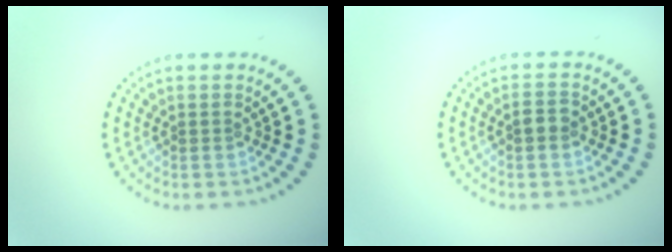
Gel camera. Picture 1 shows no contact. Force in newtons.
{"total": 1.5, "press": 1.5, "slide": 0.2}